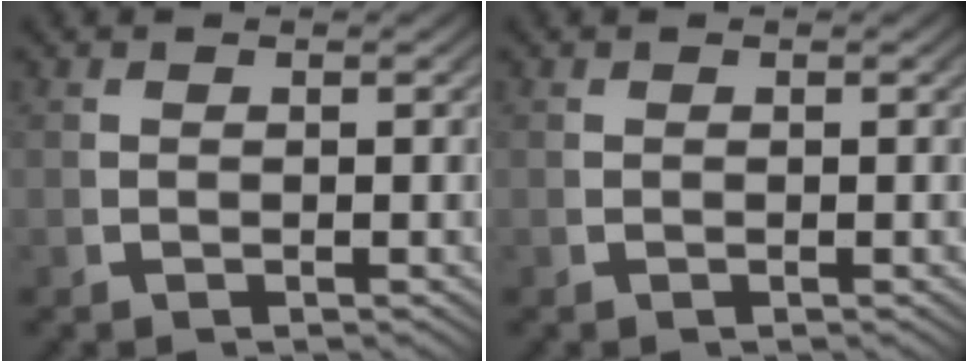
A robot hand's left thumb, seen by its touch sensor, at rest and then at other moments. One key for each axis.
{"total": 0.0}